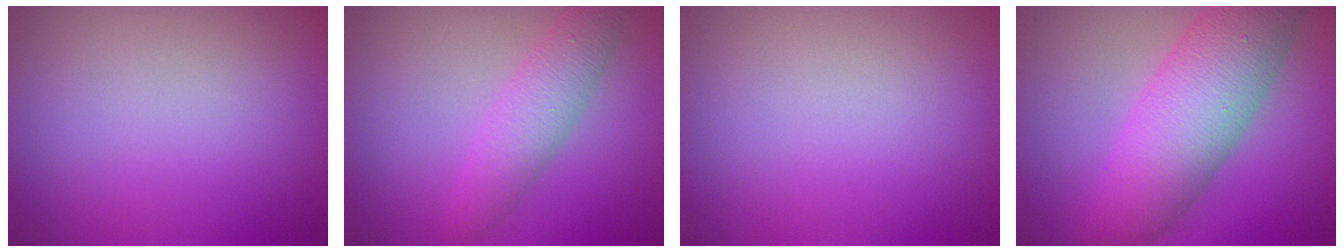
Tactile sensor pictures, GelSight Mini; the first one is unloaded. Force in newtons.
{"total": 3.3, "press": 3.3, "slide": 0.0}
{"total": 0.0}
{"total": 8.9, "press": 8.9, "slide": 0.2}